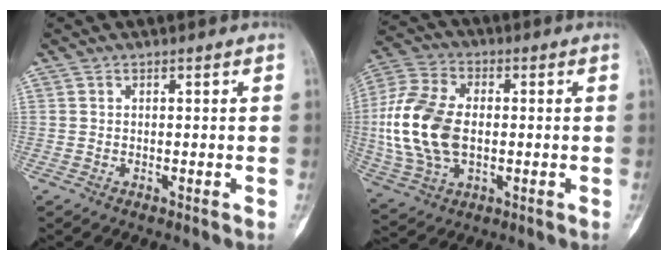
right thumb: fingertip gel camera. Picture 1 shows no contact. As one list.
[{"total": 17.1, "force": [-0.4, 10.6, 13.4], "torque": [-0.280, 0.011, -0.005]}]